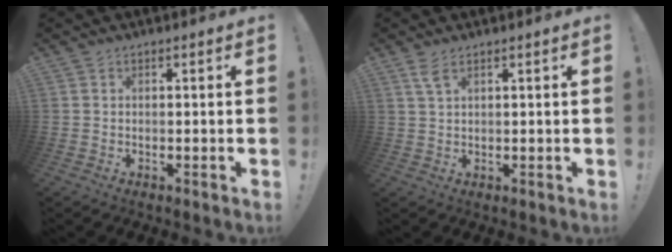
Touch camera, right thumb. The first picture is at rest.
{"total": 3.0, "force": [1.7, 0.9, 2.3], "torque": [-0.042, -0.003, 0.030]}